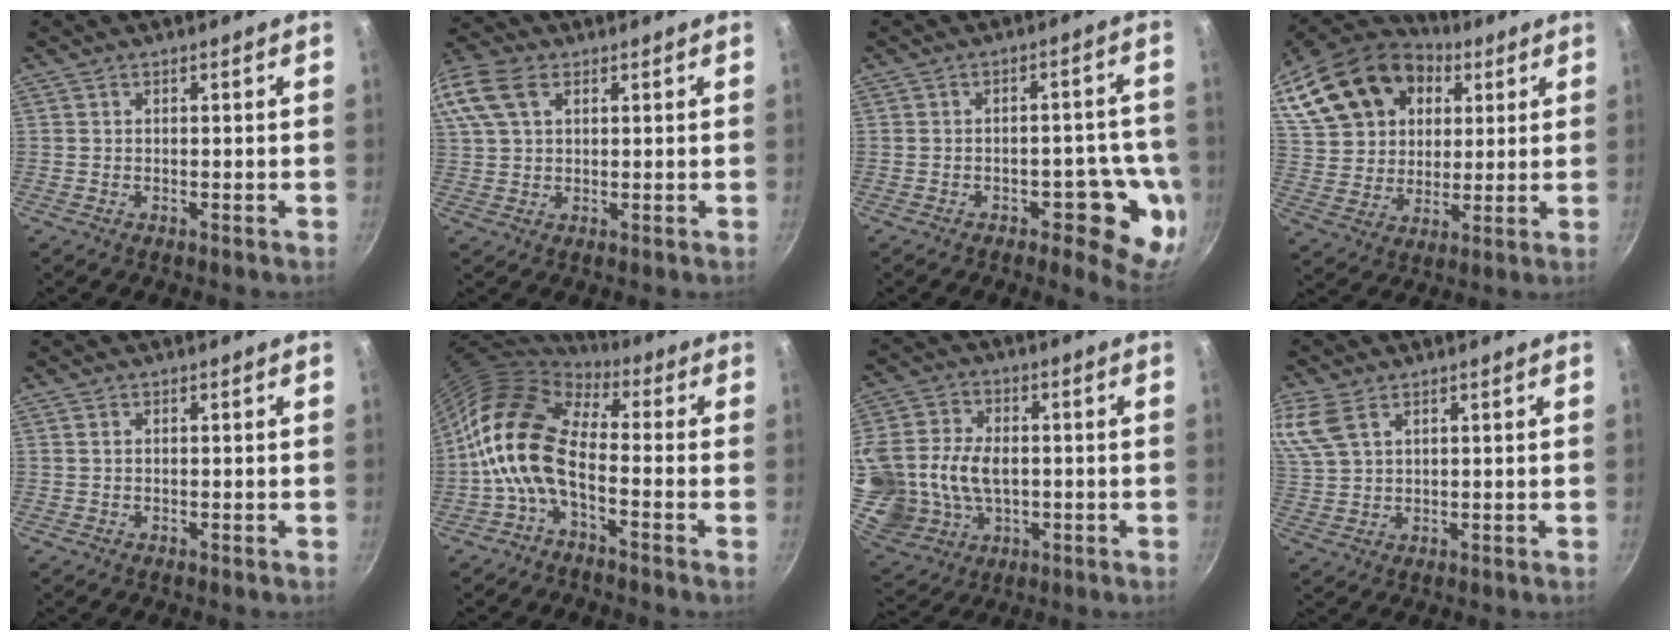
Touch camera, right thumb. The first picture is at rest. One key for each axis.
{"total": 13.8, "fx": 5.7, "fy": 9.1, "fz": 8.8, "tx": -0.207, "ty": 0.037, "tz": 0.105}
{"total": 11.4, "fx": -3.5, "fy": 5.6, "fz": 9.3, "tx": -0.050, "ty": 0.025, "tz": -0.038}
{"total": 23.2, "fx": 9.0, "fy": 17.0, "fz": 13.0, "tx": -0.236, "ty": 0.019, "tz": 0.161}
{"total": 0.6, "fx": 0.3, "fy": 0.3, "fz": 0.4, "tx": -0.008, "ty": 0.001, "tz": 0.006}
{"total": 11.9, "fx": -2.8, "fy": 6.3, "fz": 9.7, "tx": -0.167, "ty": 0.034, "tz": -0.072}
{"total": 20.3, "fx": 0.0, "fy": 15.4, "fz": 13.3, "tx": -0.294, "ty": 0.008, "tz": 0.013}
{"total": 9.1, "fx": 4.9, "fy": 5.2, "fz": 5.7, "tx": -0.127, "ty": 0.010, "tz": 0.104}